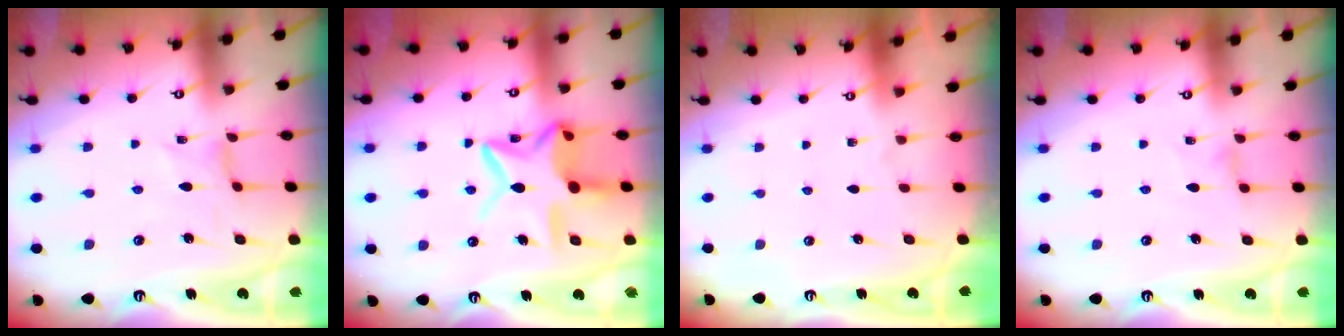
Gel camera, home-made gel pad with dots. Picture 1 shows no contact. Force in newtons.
{"total": 15.0, "press": 15.0, "slide": 1.2}
{"total": 0.0}
{"total": 0.9, "press": 0.8, "slide": 0.3}